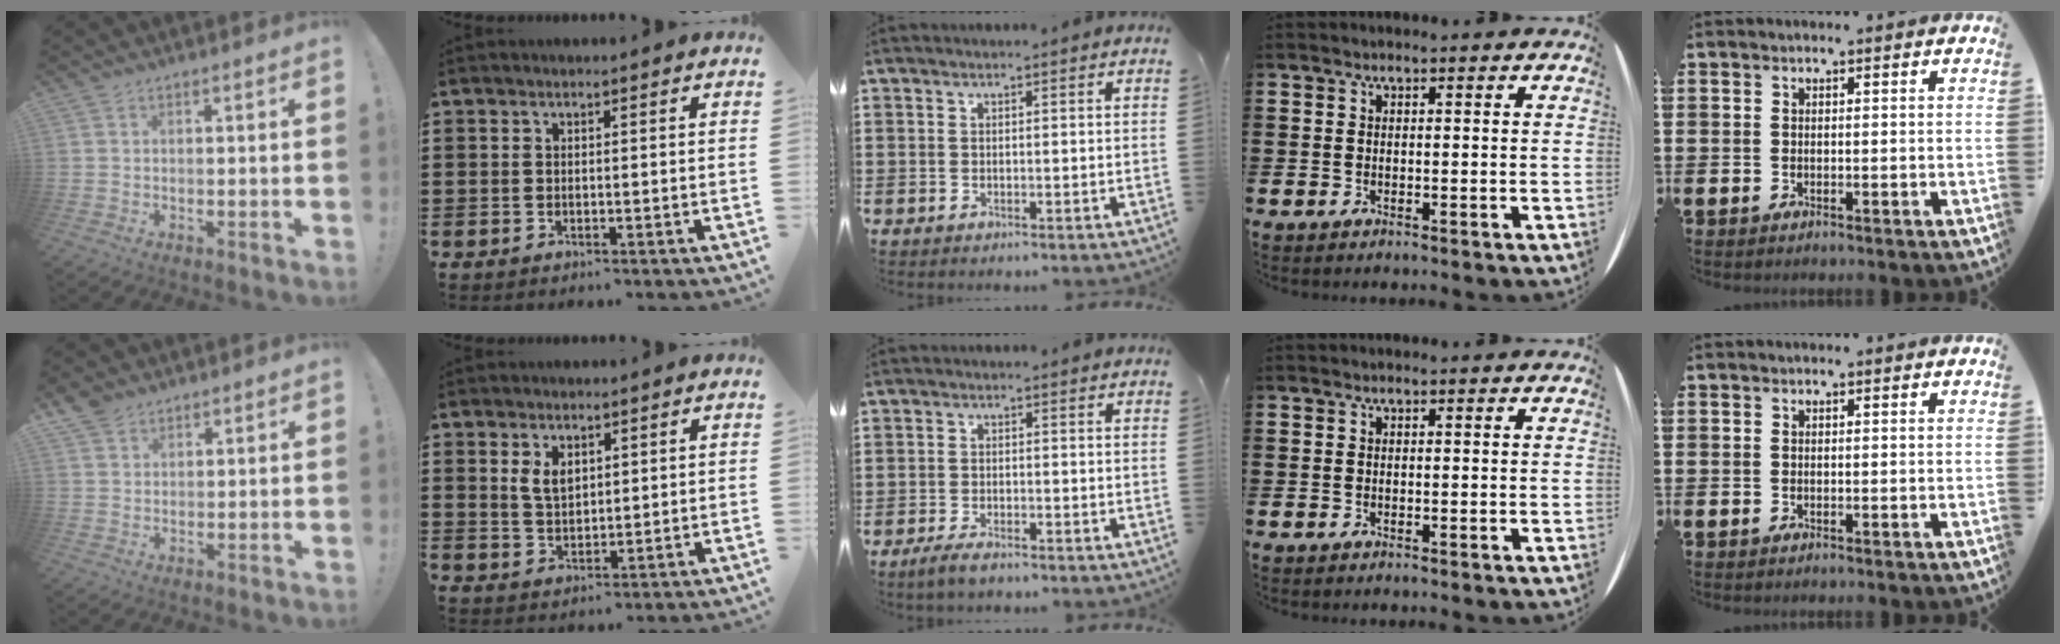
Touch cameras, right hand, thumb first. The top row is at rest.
{"thumb": {"total": 4.1, "force": [3.2, 2.4, 1.1], "torque": [-0.017, -0.016, 0.059]}, "index": {"total": 3.4, "force": [1.6, 2.0, 2.1], "torque": [-0.048, 0.006, 0.029]}, "middle": {"total": 2.4, "force": [-1.8, 0.6, 1.5], "torque": [-0.033, 0.001, -0.035]}}